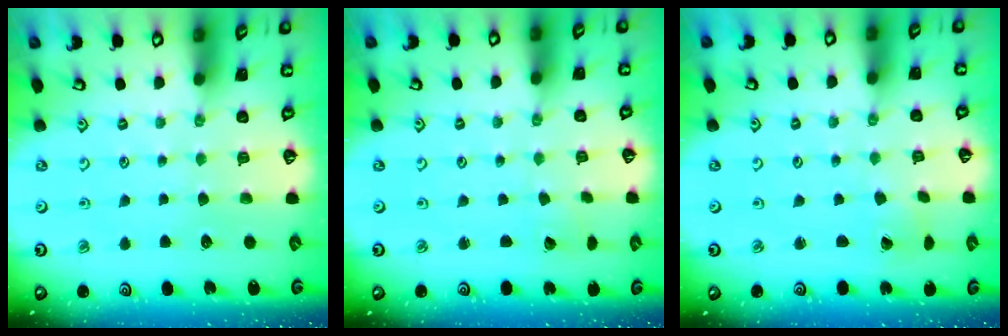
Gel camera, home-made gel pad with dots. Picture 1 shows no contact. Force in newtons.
{"total": 1.8, "press": 1.8, "slide": 0.1}
{"total": 1.1, "press": 1.1, "slide": 0.1}